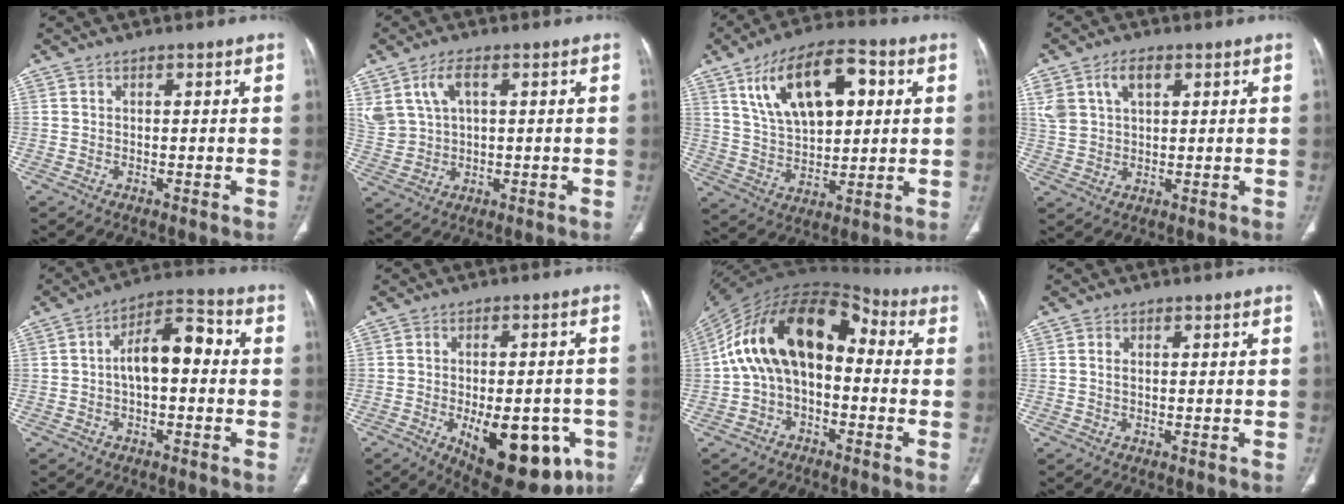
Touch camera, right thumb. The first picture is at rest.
{"total": 7.7, "force": [3.2, 4.4, 5.4], "torque": [-0.116, -0.002, 0.073]}
{"total": 17.5, "force": [6.3, 8.9, 13.7], "torque": [-0.206, -0.005, 0.114]}
{"total": 7.5, "force": [3.3, 4.7, 4.9], "torque": [-0.092, 0.000, 0.071]}
{"total": 9.8, "force": [0.0, 5.0, 8.4], "torque": [-0.127, 0.038, -0.009]}
{"total": 19.5, "force": [-7.3, 9.4, 15.4], "torque": [-0.158, 0.009, -0.079]}
{"total": 19.1, "force": [0.6, 11.8, 15.0], "torque": [-0.247, 0.057, -0.002]}
{"total": 1.1, "force": [0.2, 0.7, 0.9], "torque": [-0.020, 0.003, 0.007]}